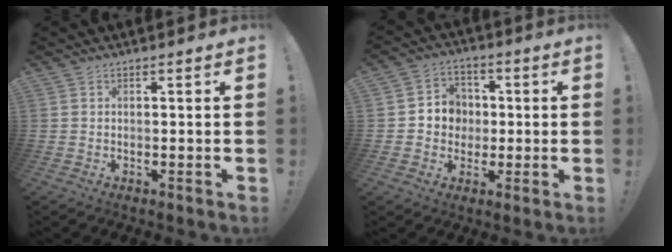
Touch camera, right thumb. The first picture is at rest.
{"total": 7.8, "force": [-0.4, 7.5, 2.0], "torque": [-0.033, 0.010, -0.001]}